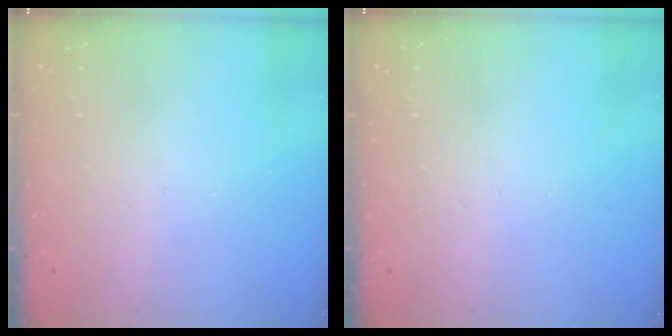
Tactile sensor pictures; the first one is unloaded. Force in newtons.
{"total": 0.0}